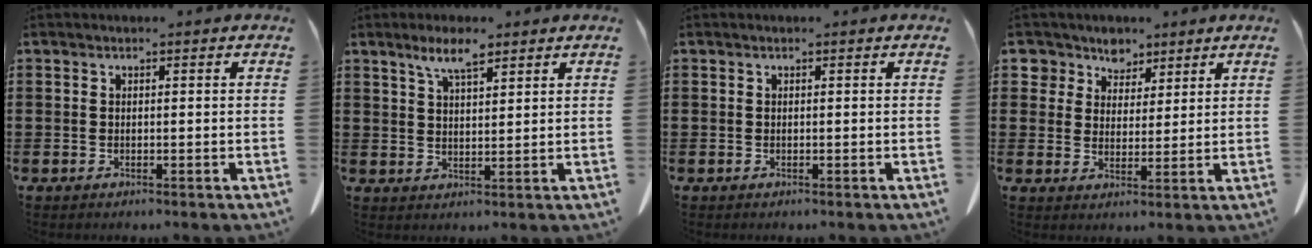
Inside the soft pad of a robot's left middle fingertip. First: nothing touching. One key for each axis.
{"total": 5.0, "fx": 3.4, "fy": 1.2, "fz": 3.5, "tx": -0.076, "ty": 0.002, "tz": 0.061}
{"total": 0.0}
{"total": 5.3, "fx": 4.1, "fy": 3.4, "fz": 0.4, "tx": -0.038, "ty": -0.007, "tz": 0.074}